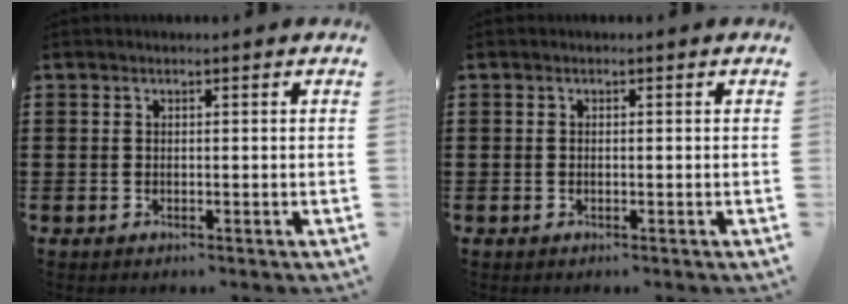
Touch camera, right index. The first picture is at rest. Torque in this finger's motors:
{"motor_torque": [0.96, 1.18, 0.03, 0.01]}